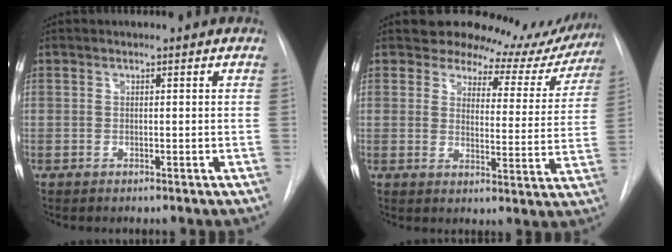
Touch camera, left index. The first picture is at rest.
{"total": 13.2, "force": [12.5, 4.2, 0.5], "torque": [0.028, -0.040, 0.124]}